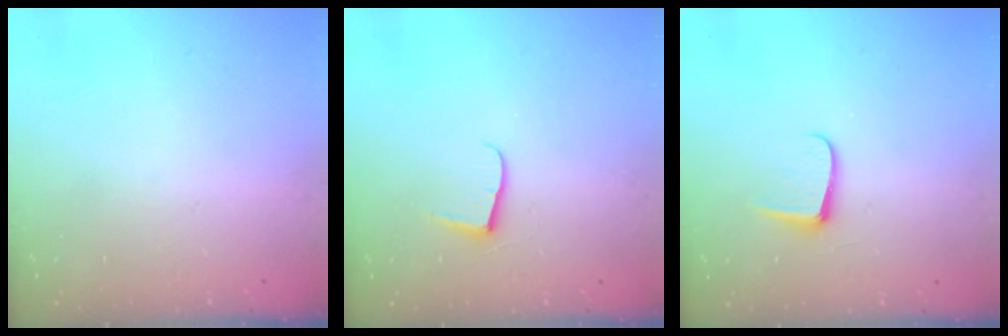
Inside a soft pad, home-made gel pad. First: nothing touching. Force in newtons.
{"total": 6.2, "press": 6.2, "slide": 0.5}
{"total": 6.0, "press": 6.0, "slide": 0.8}